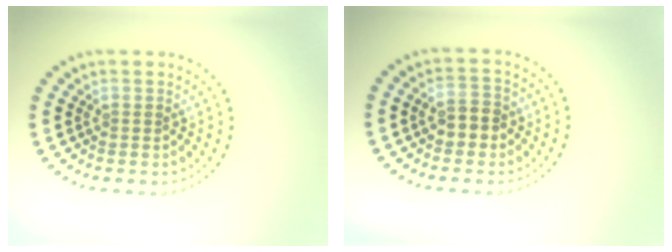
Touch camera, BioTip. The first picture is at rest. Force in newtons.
{"total": 2.5, "press": 2.4, "slide": 0.5}